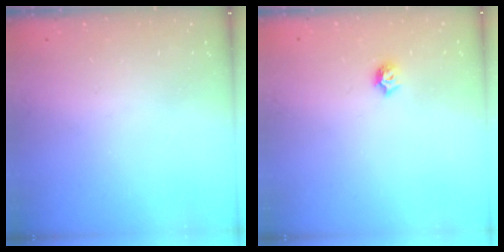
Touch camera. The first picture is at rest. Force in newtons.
{"total": 4.7, "press": 4.7, "slide": 0.7}